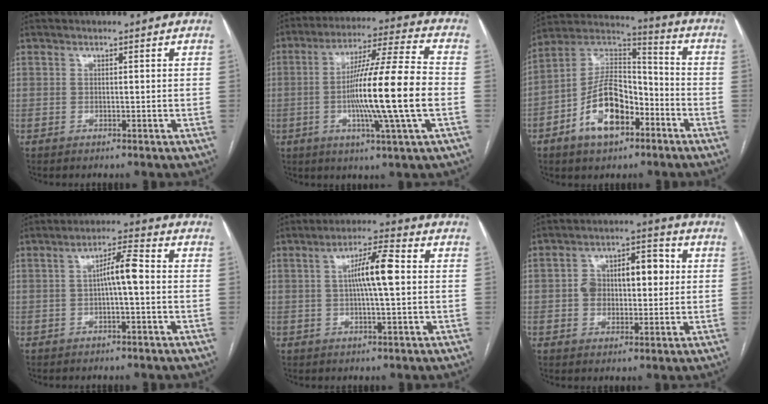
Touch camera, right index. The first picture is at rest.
{"total": 16.5, "force": [-2.5, -1.1, 16.3], "torque": [-0.283, -0.004, -0.053]}
{"total": 14.0, "force": [-6.2, 6.9, 10.4], "torque": [-0.207, 0.024, -0.107]}
{"total": 4.9, "force": [-0.2, 0.6, 4.8], "torque": [-0.080, 0.015, -0.003]}
{"total": 7.2, "force": [0.7, 0.6, 7.2], "torque": [-0.129, 0.013, 0.008]}
{"total": 9.9, "force": [1.1, 5.5, 8.1], "torque": [-0.130, 0.038, 0.023]}